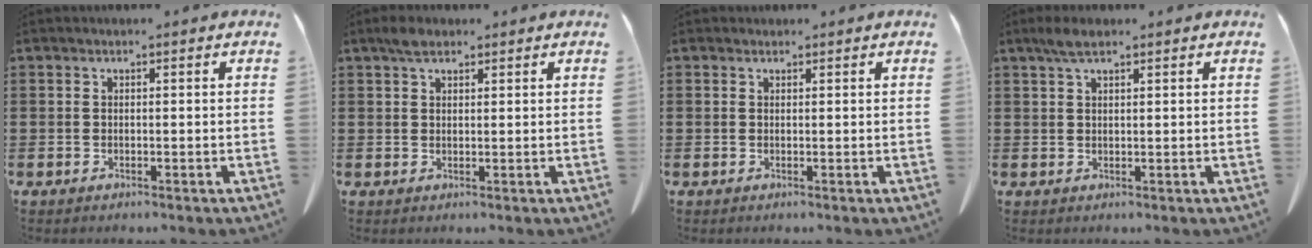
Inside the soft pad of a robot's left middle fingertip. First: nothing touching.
{"total": 2.5, "force": [1.7, 1.1, 1.4], "torque": [-0.025, 0.003, 0.030]}
{"total": 0.6, "force": [0.5, 0.4, 0.1], "torque": [-0.002, 0.002, 0.010]}
{"total": 2.7, "force": [1.6, 0.8, 2.0], "torque": [-0.042, 0.005, 0.029]}